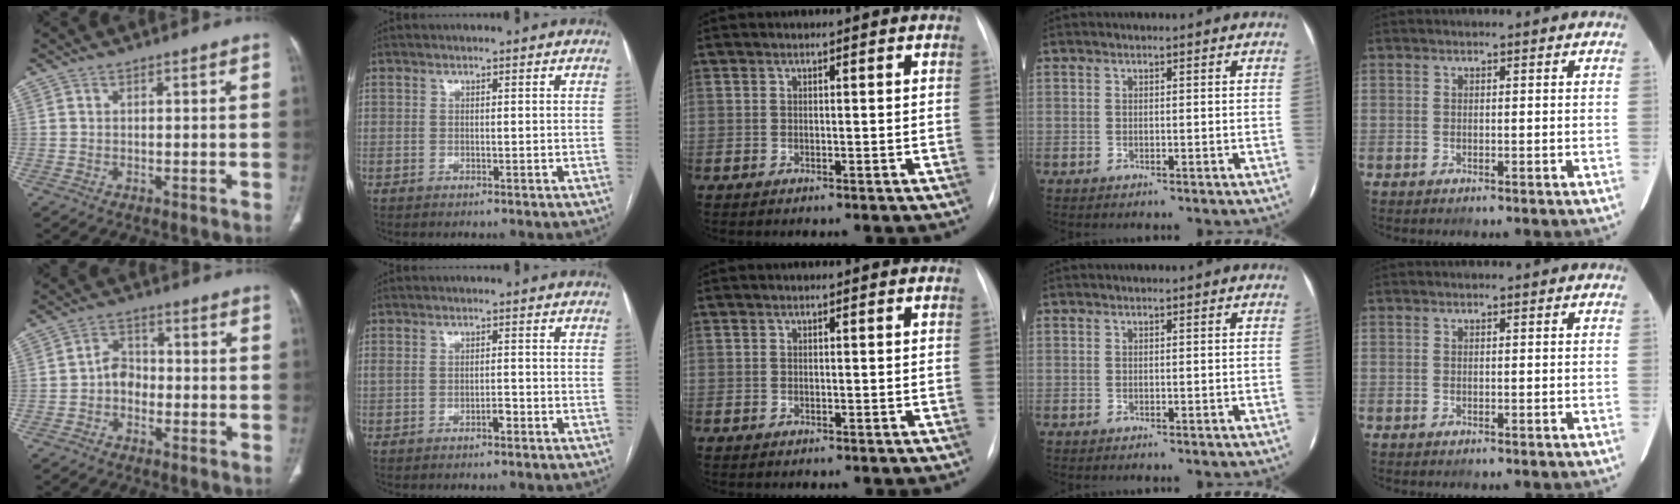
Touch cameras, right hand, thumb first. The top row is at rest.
{"thumb": {"total": 4.3, "force": [-1.3, 3.4, 2.2], "torque": [-0.014, 0.017, -0.035]}, "index": {"total": 2.1, "force": [-0.8, 0.9, 1.7], "torque": [-0.037, 0.013, -0.008]}}